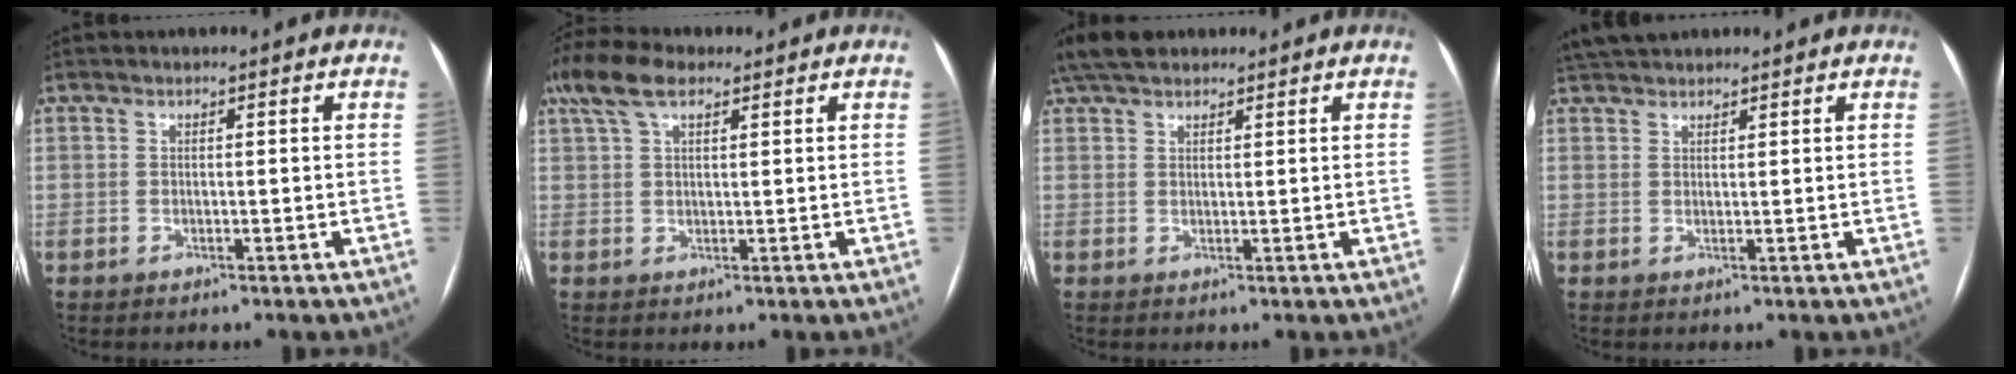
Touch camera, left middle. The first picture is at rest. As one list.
[{"total": 7.5, "force": [4.8, 2.9, 5.0], "torque": [-0.111, 0.037, 0.094]}, {"total": 6.6, "force": [5.4, 2.5, 2.9], "torque": [-0.057, 0.033, 0.102]}, {"total": 5.3, "force": [4.7, 1.5, 1.9], "torque": [-0.032, 0.036, 0.084]}]